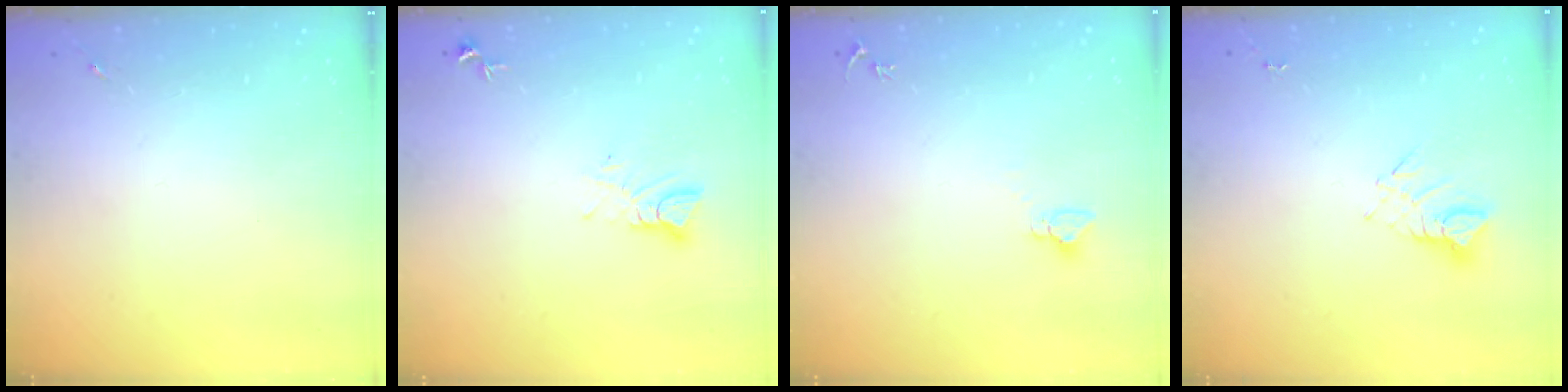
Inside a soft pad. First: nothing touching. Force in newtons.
{"total": 4.2, "press": 4.2, "slide": 0.5}
{"total": 2.8, "press": 2.8, "slide": 0.2}
{"total": 3.8, "press": 3.8, "slide": 0.2}